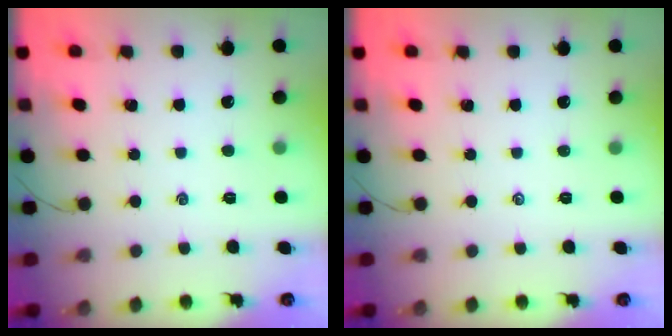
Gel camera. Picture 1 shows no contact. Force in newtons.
{"total": 0.0}